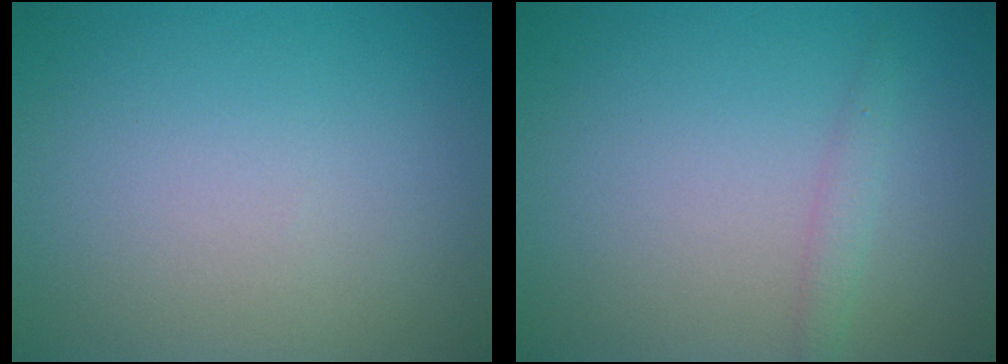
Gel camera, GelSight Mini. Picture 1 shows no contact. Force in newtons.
{"total": 1.2, "press": 1.2, "slide": 0.0}